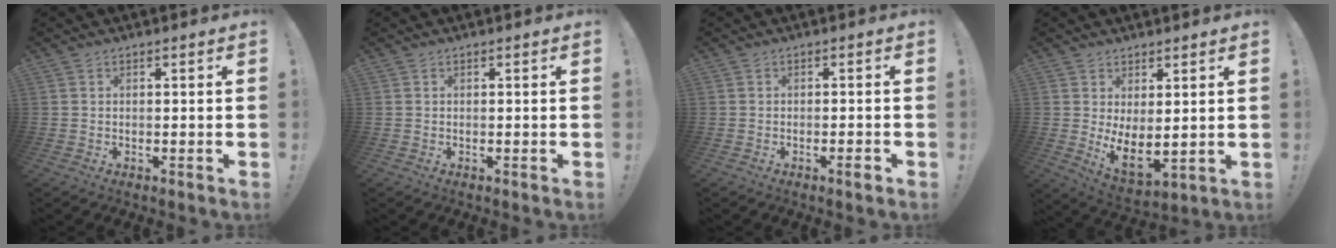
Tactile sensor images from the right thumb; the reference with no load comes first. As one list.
[{"total": 0.0}, {"total": 2.3, "force": [-1.2, 0.2, 2.0], "torque": [-0.034, 0.002, -0.020]}, {"total": 6.7, "force": [2.5, 3.0, 5.4], "torque": [-0.074, -0.041, 0.054]}]